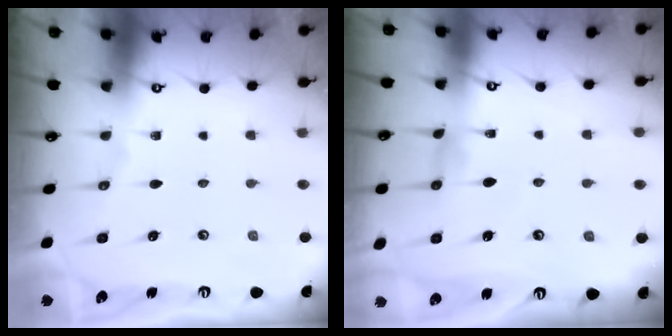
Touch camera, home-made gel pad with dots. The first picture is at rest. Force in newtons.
{"total": 1.1, "press": 0.9, "slide": 0.5}